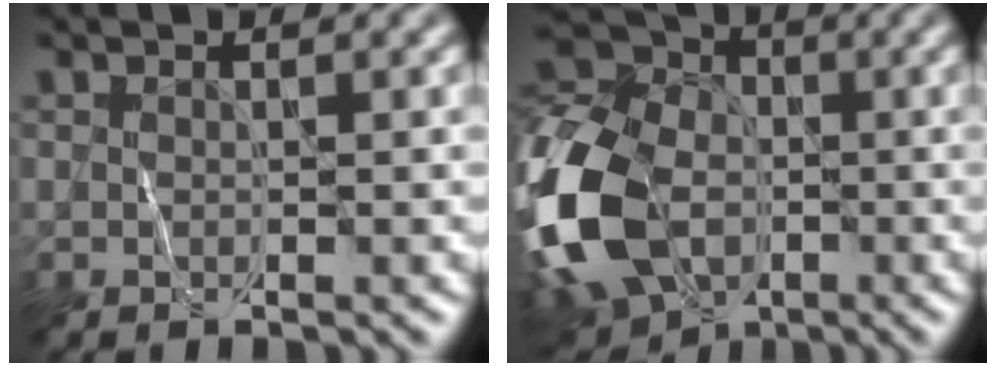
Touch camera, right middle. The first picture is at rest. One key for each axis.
{"total": 16.4, "fx": -5.3, "fy": 11.0, "fz": 11.0, "tx": -0.264, "ty": -0.017, "tz": -0.107}